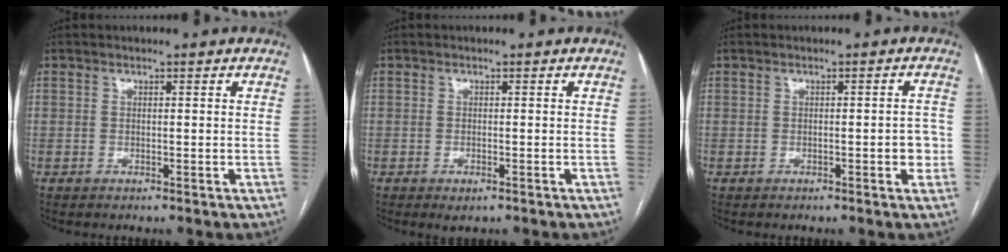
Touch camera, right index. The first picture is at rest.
{"total": 1.6, "force": [-0.9, 0.5, 1.2], "torque": [-0.018, -0.003, -0.008]}
{"total": 2.7, "force": [-0.5, 1.0, 2.5], "torque": [-0.026, 0.007, -0.003]}